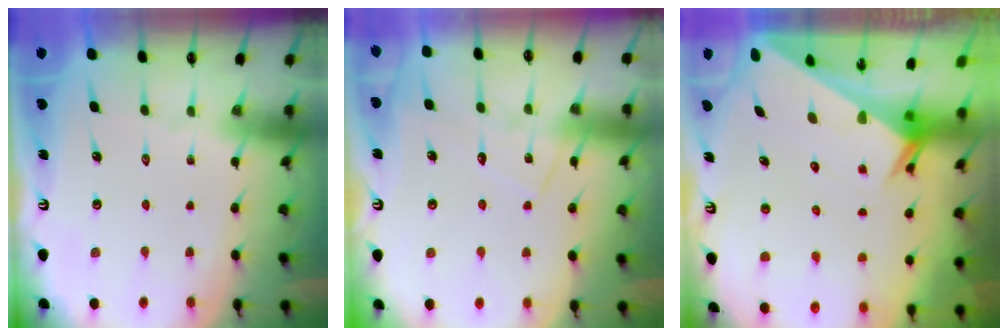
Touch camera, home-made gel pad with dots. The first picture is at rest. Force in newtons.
{"total": 9.5, "press": 9.5, "slide": 0.6}
{"total": 3.7, "press": 3.7, "slide": 0.3}